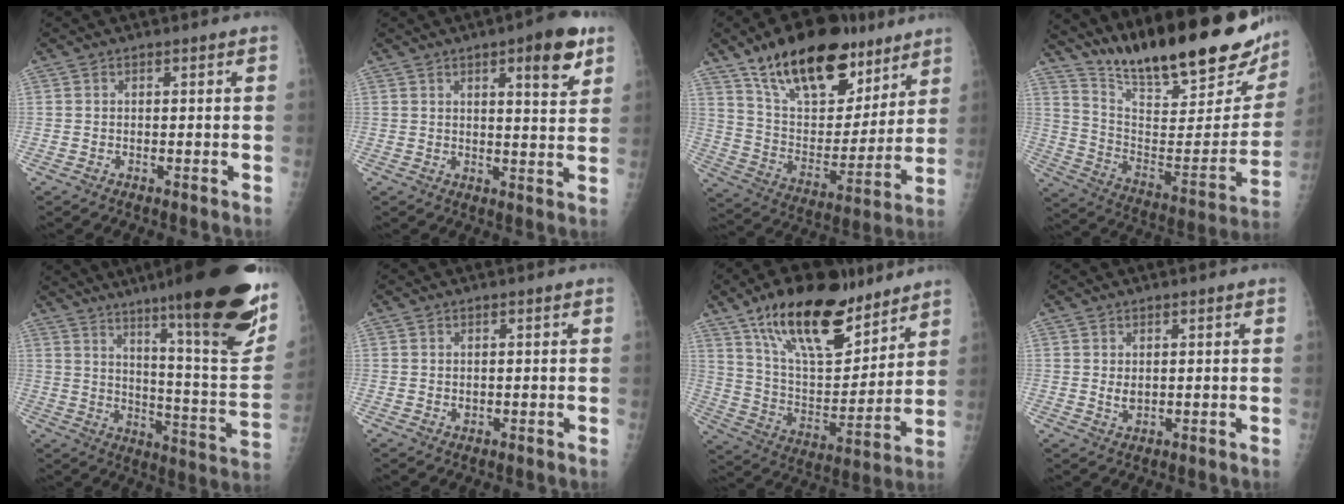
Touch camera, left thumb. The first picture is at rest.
{"total": 9.6, "force": [4.9, 2.7, 7.7], "torque": [-0.085, -0.021, 0.061]}
{"total": 25.2, "force": [16.2, 12.2, 14.9], "torque": [-0.201, -0.051, 0.273]}
{"total": 29.0, "force": [22.1, 7.3, 17.3], "torque": [-0.238, -0.099, 0.336]}
{"total": 28.6, "force": [17.2, 4.0, 22.5], "torque": [-0.281, -0.070, 0.255]}
{"total": 0.8, "force": [0.1, 0.7, 0.5], "torque": [-0.006, -0.001, 0.005]}
{"total": 23.5, "force": [15.6, 9.8, 14.6], "torque": [-0.205, -0.063, 0.272]}
{"total": 2.2, "force": [0.5, 1.3, 1.7], "torque": [-0.023, -0.005, 0.013]}